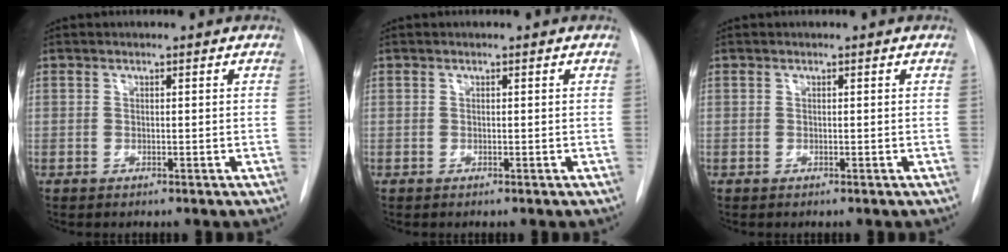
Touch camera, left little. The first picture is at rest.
{"total": 0.0}
{"total": 0.0}